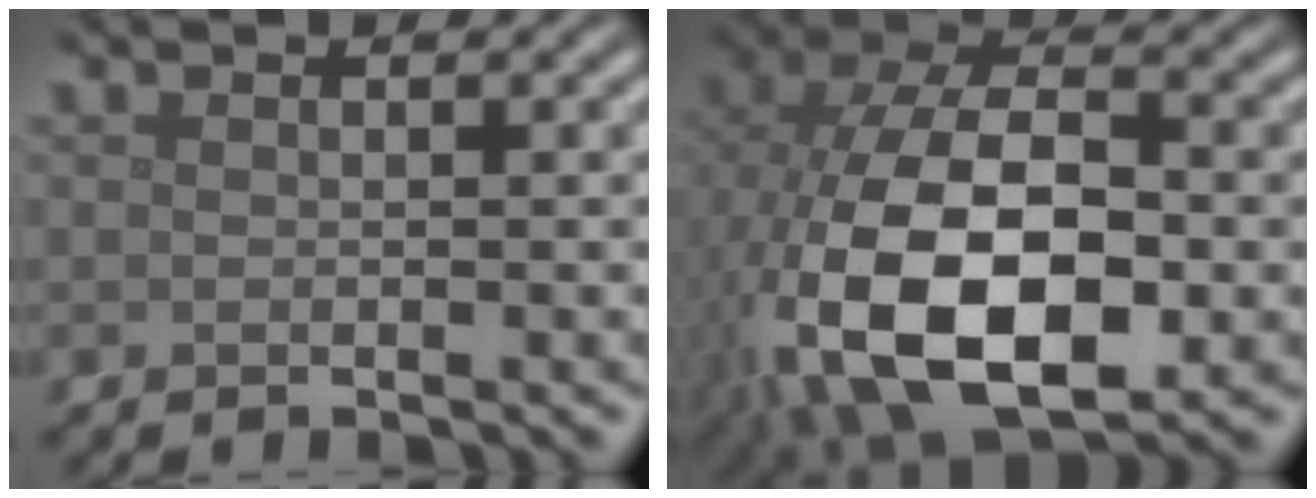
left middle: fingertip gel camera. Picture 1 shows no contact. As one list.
[{"total": 15.8, "force": [-3.9, 9.1, 12.4], "torque": [-0.254, -0.022, -0.062]}]